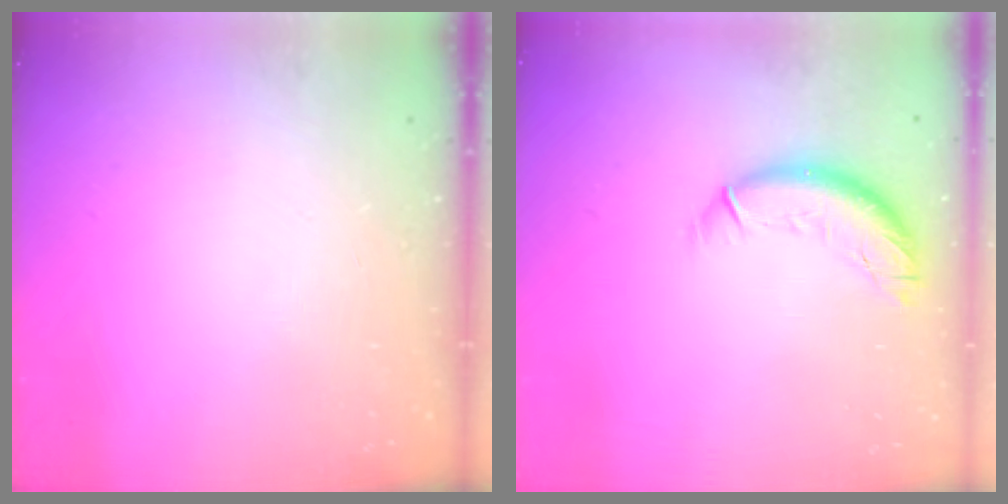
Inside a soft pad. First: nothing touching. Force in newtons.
{"total": 10.3, "press": 10.2, "slide": 1.2}